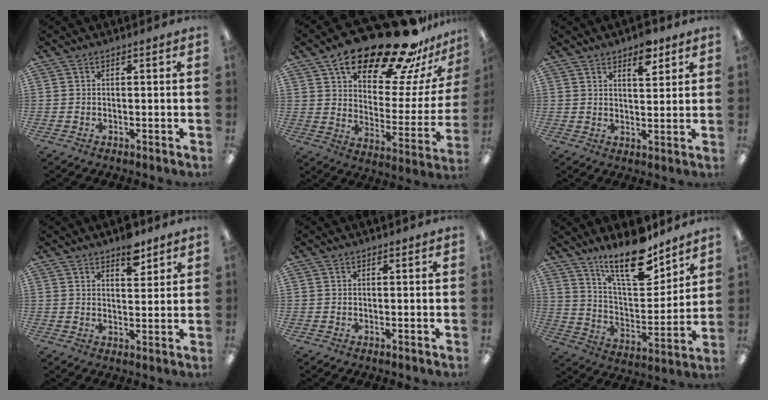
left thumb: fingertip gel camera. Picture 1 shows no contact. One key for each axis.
{"total": 25.9, "fx": 19.7, "fy": 7.8, "fz": 14.9, "tx": -0.227, "ty": -0.136, "tz": 0.318}
{"total": 6.1, "fx": 4.3, "fy": 2.6, "fz": 3.5, "tx": -0.030, "ty": -0.025, "tz": 0.068}
{"total": 6.5, "fx": 4.6, "fy": 3.1, "fz": 3.5, "tx": -0.031, "ty": -0.027, "tz": 0.075}
{"total": 0.0}
{"total": 17.4, "fx": 13.0, "fy": 5.9, "fz": 10.0, "tx": -0.163, "ty": -0.083, "tz": 0.220}